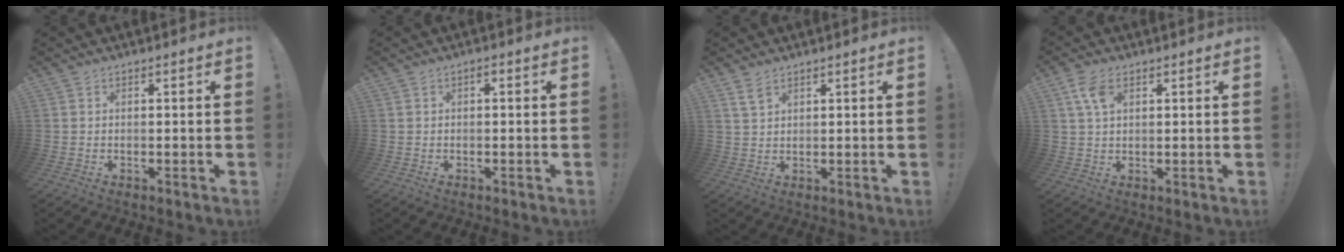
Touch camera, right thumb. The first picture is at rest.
{"total": 0.9, "force": [-0.7, 0.2, 0.5], "torque": [-0.009, 0.004, -0.012]}
{"total": 3.6, "force": [2.4, 1.6, 2.2], "torque": [-0.031, -0.013, 0.044]}
{"total": 5.7, "force": [2.5, 3.1, 4.1], "torque": [-0.082, -0.002, 0.046]}